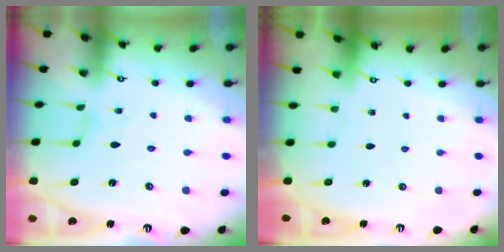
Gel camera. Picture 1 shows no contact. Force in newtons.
{"total": 0.0}